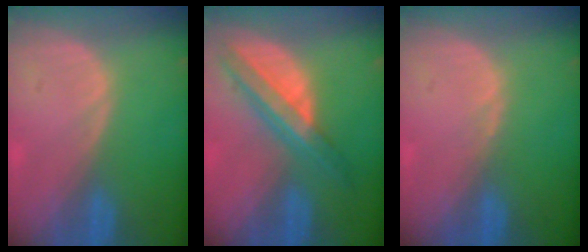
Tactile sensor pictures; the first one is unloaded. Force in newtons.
{"total": 8.0, "press": 6.7, "slide": 4.4}
{"total": 0.6, "press": 0.5, "slide": 0.3}